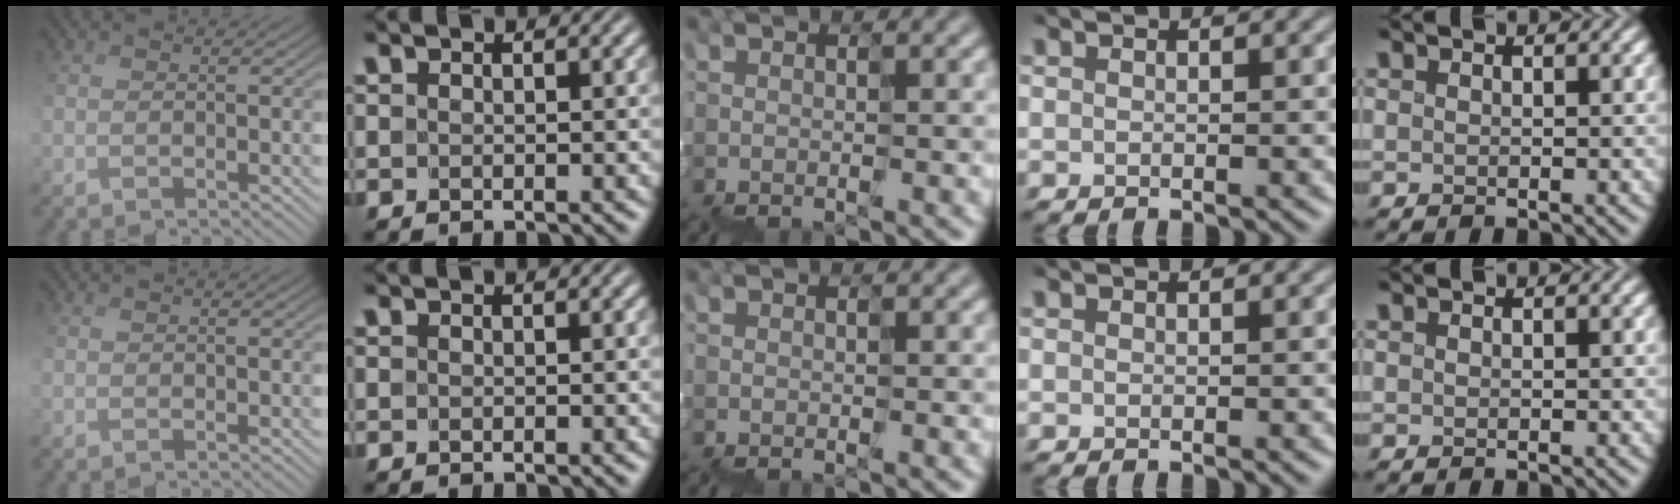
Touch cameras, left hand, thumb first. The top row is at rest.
{}